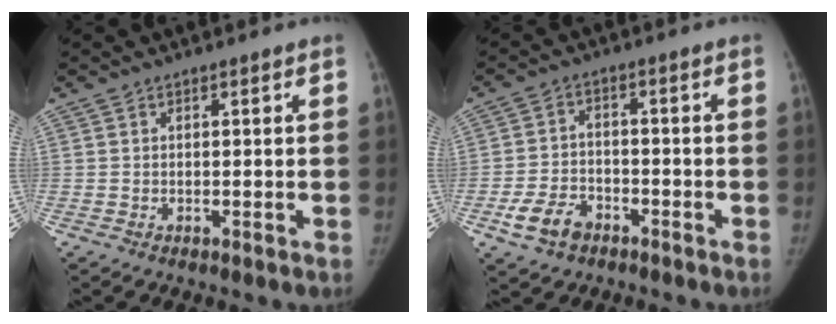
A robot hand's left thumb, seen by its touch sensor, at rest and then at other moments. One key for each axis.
{"total": 6.9, "fx": -3.8, "fy": 4.5, "fz": 3.5, "tx": -0.063, "ty": 0.021, "tz": -0.067}